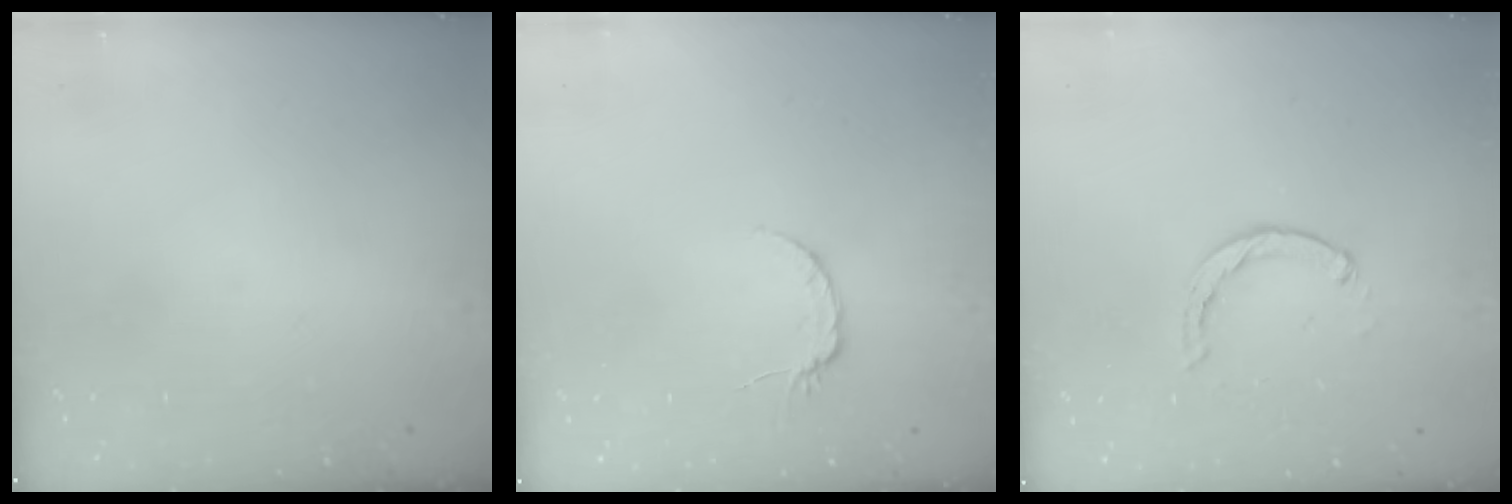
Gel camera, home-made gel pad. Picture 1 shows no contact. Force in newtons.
{"total": 5.3, "press": 5.2, "slide": 0.6}
{"total": 2.7, "press": 2.7, "slide": 0.5}